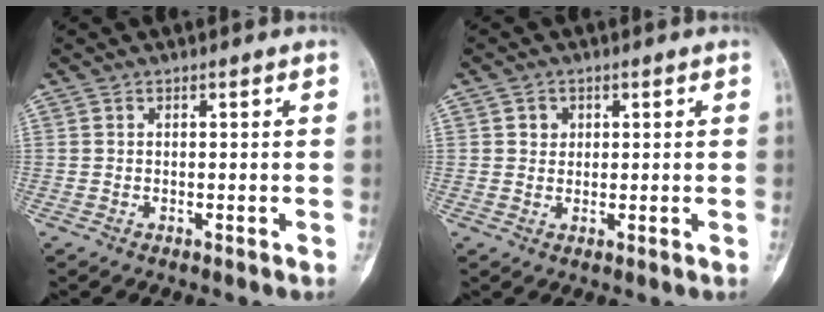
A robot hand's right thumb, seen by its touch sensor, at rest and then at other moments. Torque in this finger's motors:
{"motor_torque": [-0.10, 0.18, 0.56, 0.17, 0.02]}